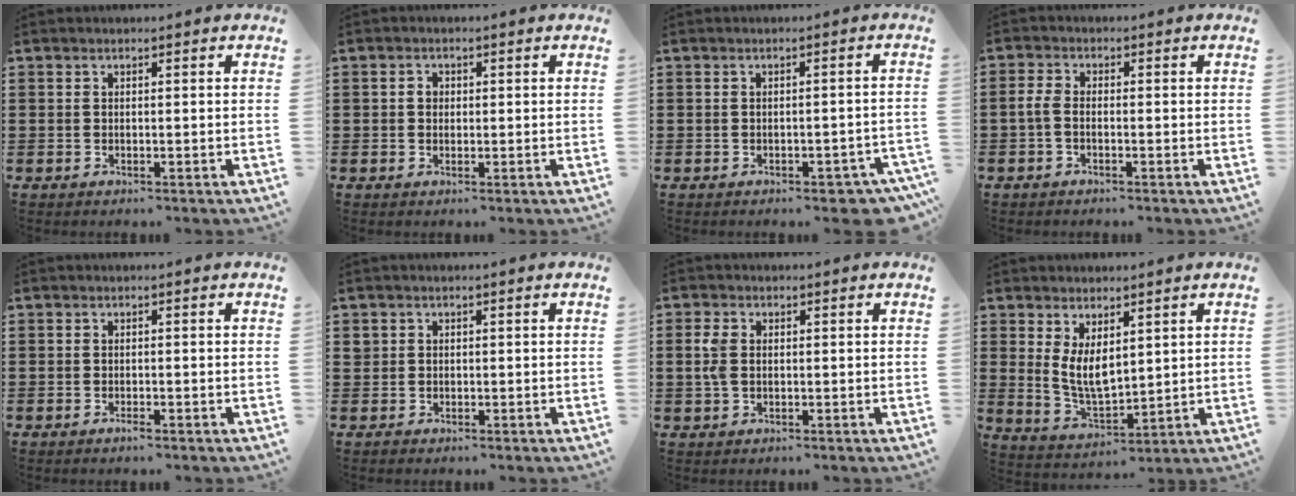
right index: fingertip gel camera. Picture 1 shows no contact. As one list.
[{"total": 1.4, "force": [0.2, 1.1, 0.7], "torque": [-0.016, 0.007, 0.004]}, {"total": 2.5, "force": [-2.0, 0.6, 1.4], "torque": [-0.025, 0.000, -0.038]}, {"total": 2.2, "force": [-0.9, 1.1, 1.7], "torque": [-0.047, -0.003, -0.022]}, {"total": 0.8, "force": [-0.6, 0.1, 0.5], "torque": [-0.013, -0.005, -0.010]}, {"total": 1.3, "force": [0.1, 1.2, 0.1], "torque": [-0.006, 0.006, 0.001]}, {"total": 3.1, "force": [0.3, 2.0, 2.4], "torque": [-0.066, 0.002, 0.001]}, {"total": 6.1, "force": [2.0, 3.2, 4.8], "torque": [-0.095, -0.006, 0.035]}]